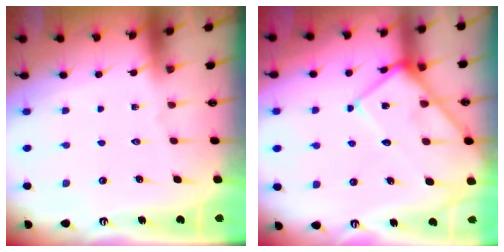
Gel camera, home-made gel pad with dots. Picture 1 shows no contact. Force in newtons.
{"total": 13.3, "press": 13.2, "slide": 1.3}